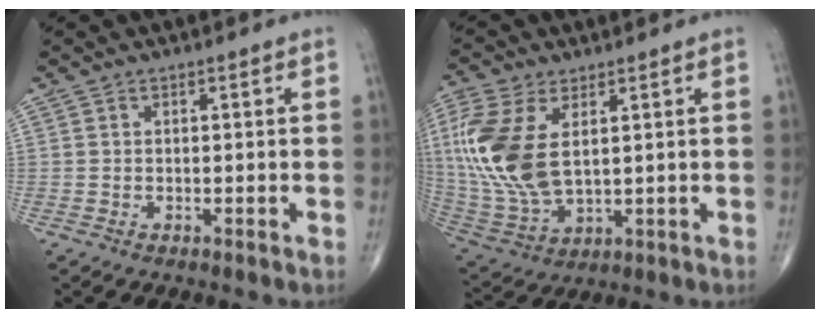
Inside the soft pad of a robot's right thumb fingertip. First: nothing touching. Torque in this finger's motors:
{"motor_torque": [0.15, 0.32, 1.40, 0.46, 0.18]}